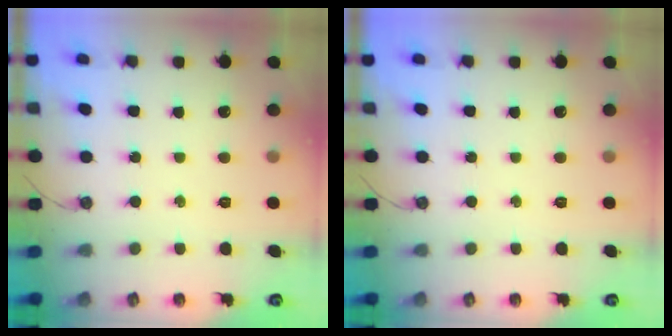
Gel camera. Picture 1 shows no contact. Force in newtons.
{"total": 0.0}